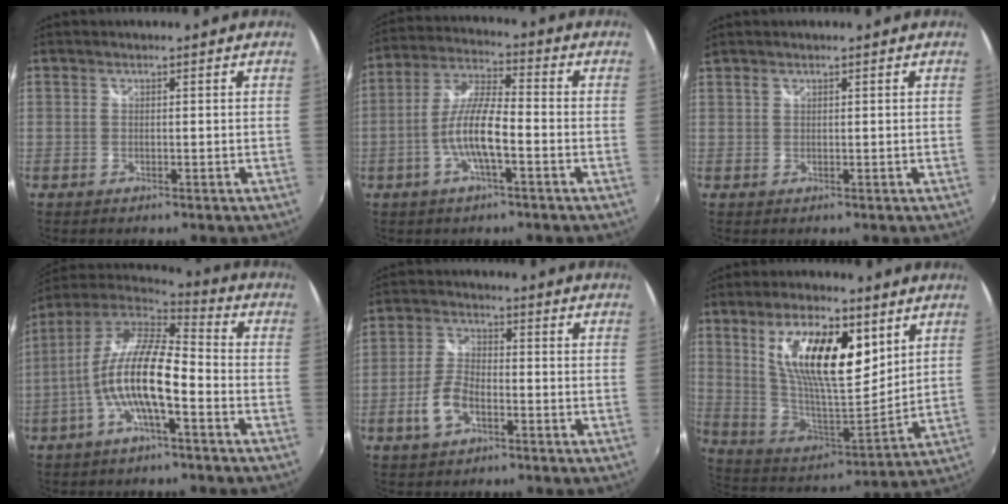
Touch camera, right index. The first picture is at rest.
{"total": 9.7, "force": [-3.3, 2.0, 8.9], "torque": [-0.186, 0.003, -0.062]}
{"total": 0.9, "force": [0.8, 0.1, 0.3], "torque": [-0.003, 0.005, 0.016]}
{"total": 14.5, "force": [-4.0, 3.4, 13.5], "torque": [-0.251, 0.002, -0.078]}
{"total": 6.7, "force": [-2.9, 3.4, 5.0], "torque": [-0.107, 0.006, -0.052]}
{"total": 19.6, "force": [8.2, 7.5, 16.1], "torque": [-0.291, 0.001, 0.154]}